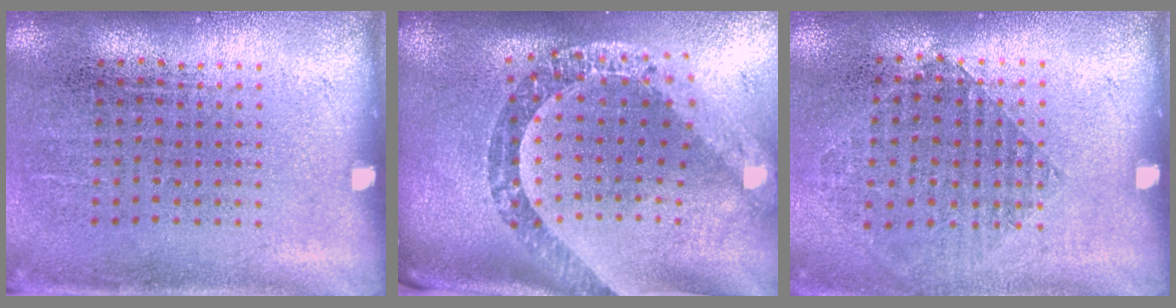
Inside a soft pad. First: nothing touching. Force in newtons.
{"total": 3.2, "press": 2.3, "slide": 2.2}
{"total": 0.9, "press": 0.9, "slide": 0.3}